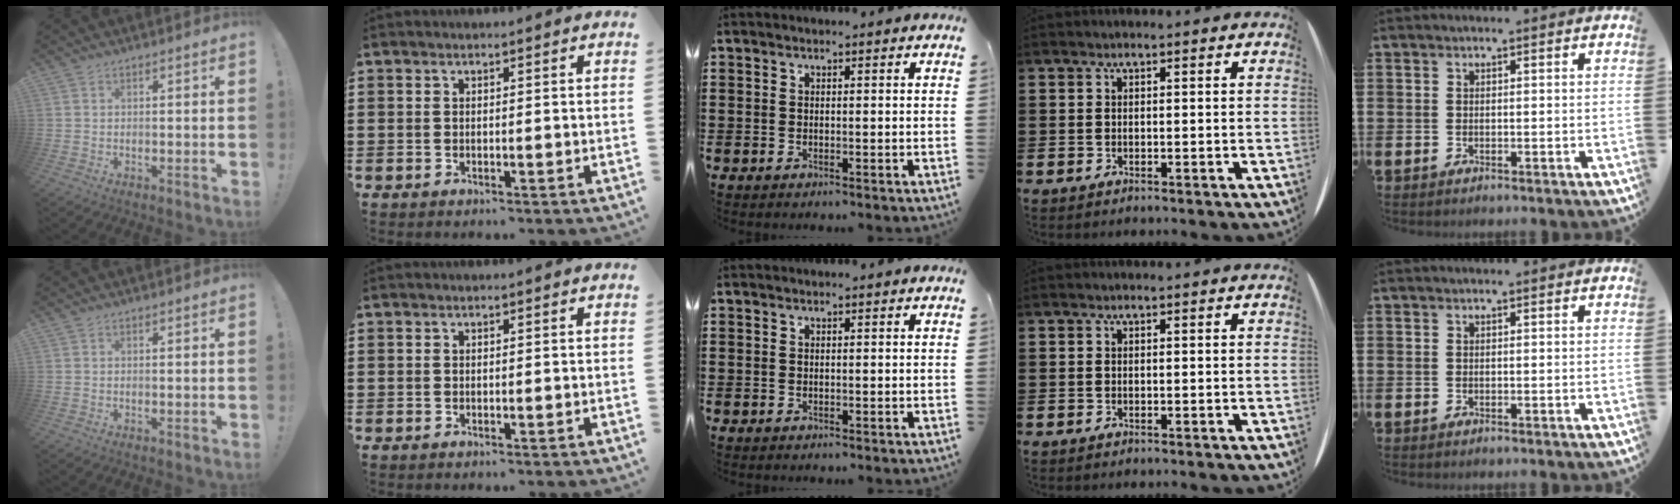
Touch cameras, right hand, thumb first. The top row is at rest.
{}